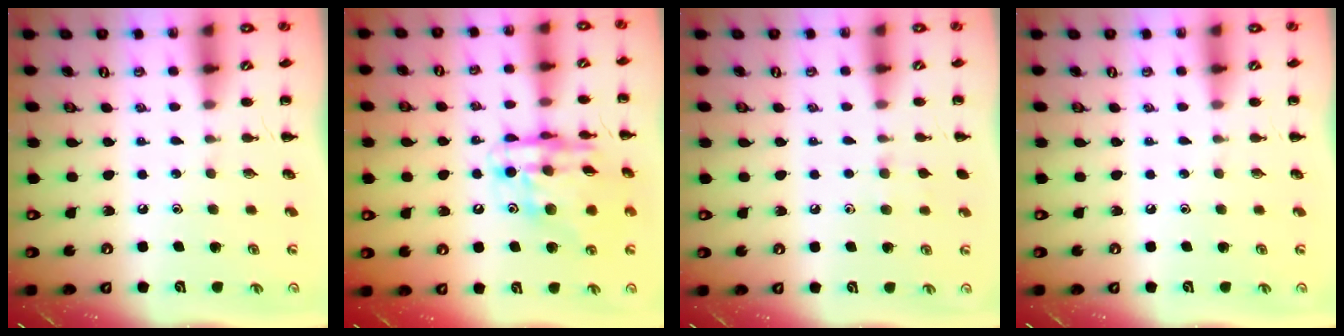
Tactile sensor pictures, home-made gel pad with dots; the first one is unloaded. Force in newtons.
{"total": 16.5, "press": 16.0, "slide": 4.0}
{"total": 5.8, "press": 5.4, "slide": 2.2}
{"total": 0.0}